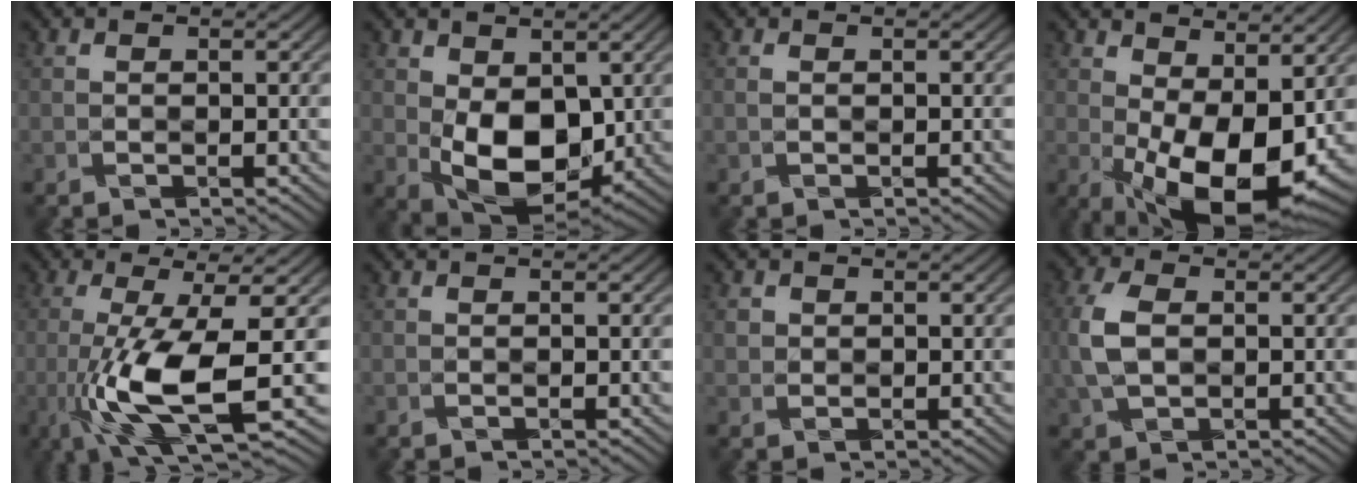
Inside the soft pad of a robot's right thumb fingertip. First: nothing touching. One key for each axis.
{"total": 9.1, "fx": 0.0, "fy": 5.8, "fz": 7.0, "tx": -0.143, "ty": -0.011, "tz": 0.001}
{"total": 0.6, "fx": 0.0, "fy": 0.4, "fz": 0.5, "tx": -0.012, "ty": 0.001, "tz": -0.001}
{"total": 13.0, "fx": 0.3, "fy": 6.2, "fz": 11.5, "tx": -0.177, "ty": -0.008, "tz": 0.008}
{"total": 10.9, "fx": -3.1, "fy": 2.4, "fz": 10.2, "tx": -0.193, "ty": -0.010, "tz": -0.061}
{"total": 0.0}
{"total": 1.3, "fx": 0.5, "fy": 1.2, "fz": 0.2, "tx": -0.010, "ty": 0.000, "tz": 0.006}
{"total": 6.4, "fx": -0.1, "fy": 4.2, "fz": 4.9, "tx": -0.133, "ty": 0.002, "tz": -0.006}